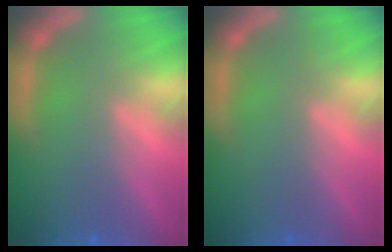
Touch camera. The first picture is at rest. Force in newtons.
{"total": 0.0}